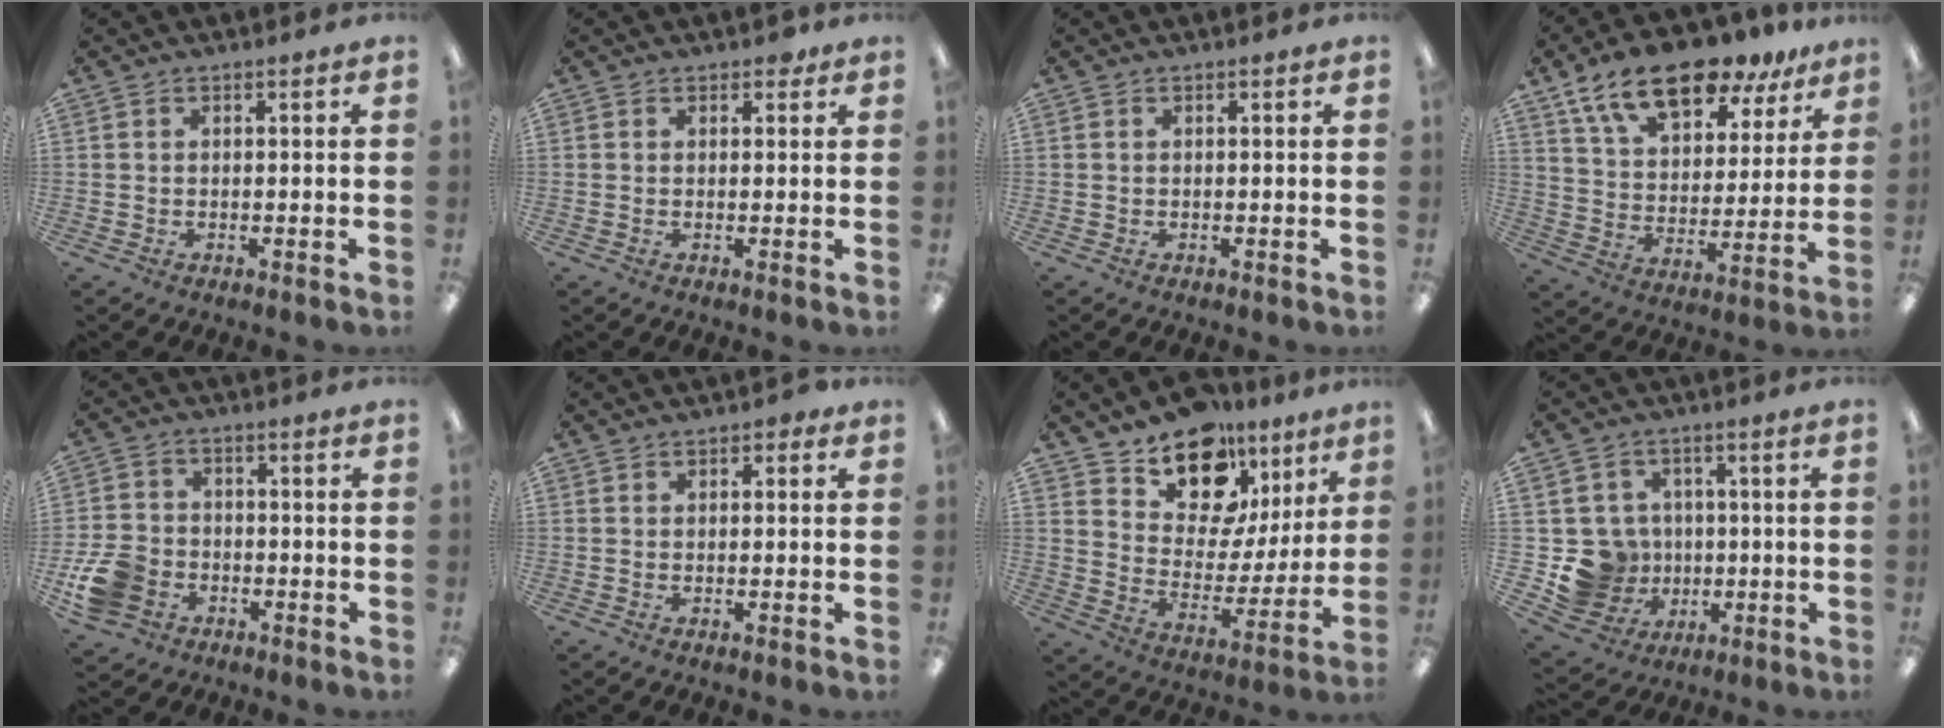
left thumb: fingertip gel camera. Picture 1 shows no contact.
{"total": 1.7, "force": [1.1, 1.0, 0.7], "torque": [-0.008, 0.000, 0.018]}
{"total": 0.0}
{"total": 17.0, "force": [12.4, 7.3, 9.0], "torque": [-0.157, -0.066, 0.217]}
{"total": 9.4, "force": [-4.0, 7.2, 4.4], "torque": [-0.096, 0.024, -0.073]}
{"total": 1.2, "force": [0.7, 0.7, 0.7], "torque": [-0.008, 0.000, 0.010]}
{"total": 16.0, "force": [11.7, 9.2, 5.9], "torque": [-0.102, -0.083, 0.215]}
{"total": 11.1, "force": [-1.2, 10.8, 2.5], "torque": [-0.084, 0.012, -0.006]}